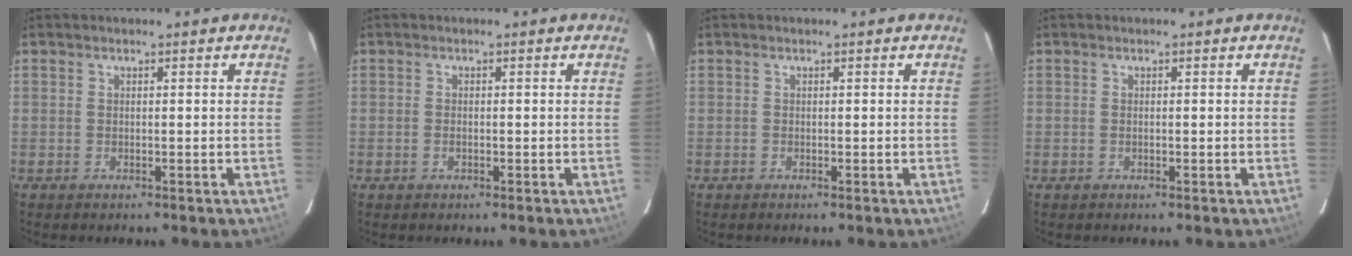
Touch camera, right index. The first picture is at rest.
{"total": 0.9, "force": [-0.4, 0.5, 0.6], "torque": [-0.011, 0.000, -0.007]}
{"total": 0.0}
{"total": 0.0}